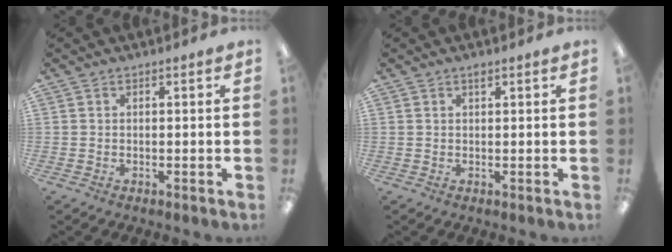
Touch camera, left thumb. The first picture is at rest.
{"total": 1.0, "force": [0.7, 0.3, 0.6], "torque": [-0.013, 0.003, 0.012]}